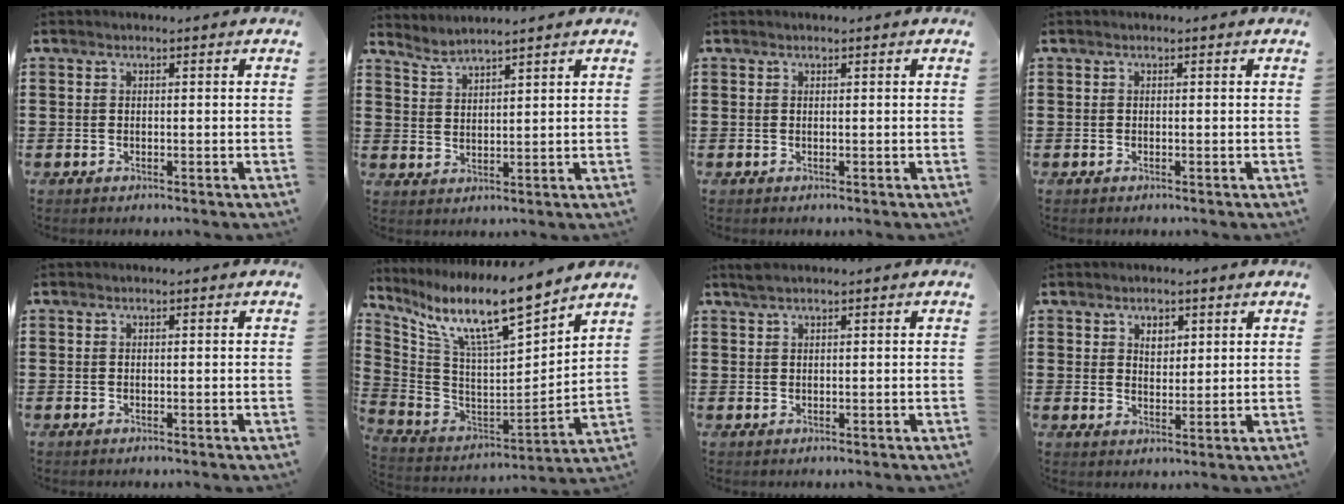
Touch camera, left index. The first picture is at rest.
{"total": 2.6, "force": [2.6, -0.2, 0.3], "torque": [-0.014, -0.010, 0.048]}
{"total": 0.0}
{"total": 0.0}
{"total": 0.0}
{"total": 12.1, "force": [9.3, 1.9, 7.5], "torque": [-0.172, -0.065, 0.155]}
{"total": 1.2, "force": [0.9, 0.1, 0.8], "torque": [-0.017, 0.001, 0.017]}
{"total": 2.8, "force": [1.9, 1.6, 1.3], "torque": [-0.014, -0.002, 0.031]}